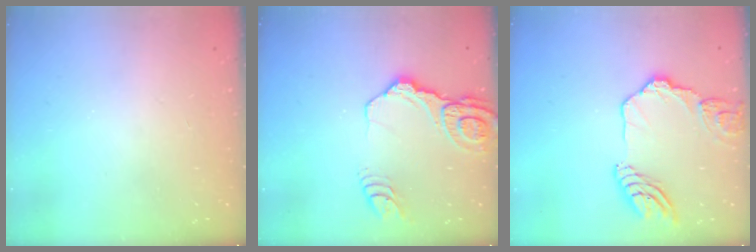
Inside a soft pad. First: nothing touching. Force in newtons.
{"total": 14.6, "press": 14.5, "slide": 1.8}
{"total": 14.0, "press": 13.9, "slide": 1.6}